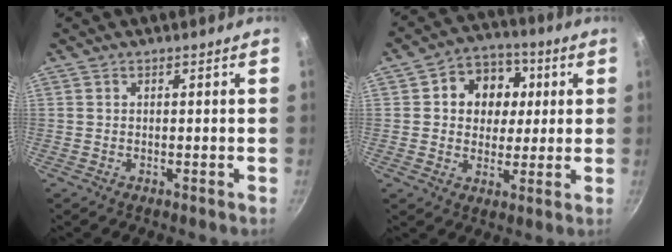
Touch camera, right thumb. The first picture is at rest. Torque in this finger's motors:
{"motor_torque": [-0.20, 0.40, 0.31, 0.21, 0.07]}